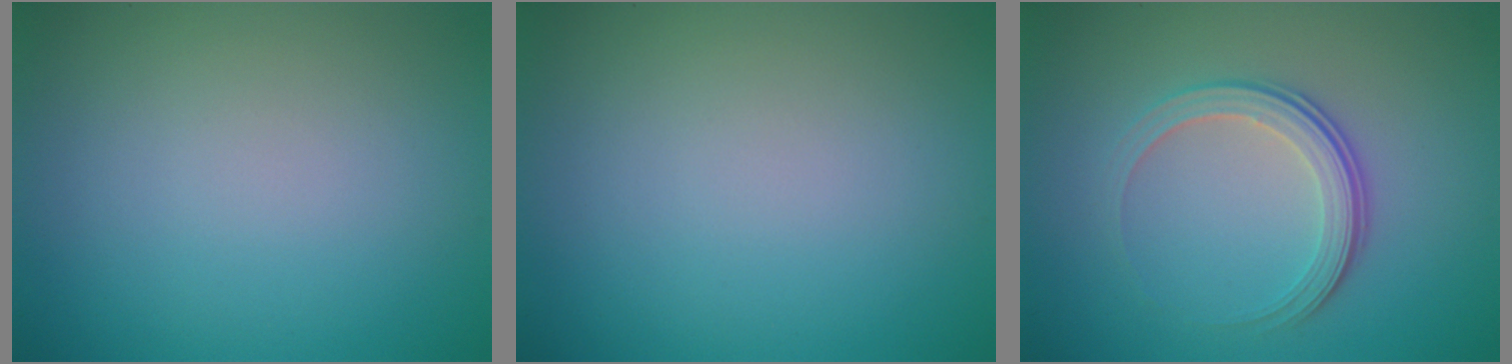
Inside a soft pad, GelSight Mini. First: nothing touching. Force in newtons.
{"total": 0.0}
{"total": 3.7, "press": 2.6, "slide": 2.6}